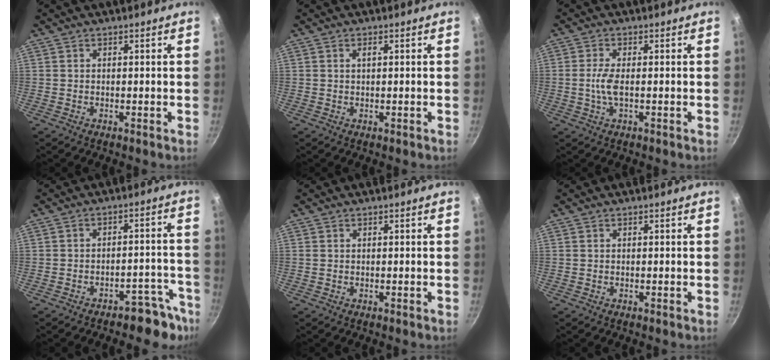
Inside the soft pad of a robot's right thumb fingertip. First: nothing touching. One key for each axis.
{"total": 1.1, "fx": 0.3, "fy": 0.4, "fz": 0.9, "tx": -0.014, "ty": 0.002, "tz": 0.004}
{"total": 3.7, "fx": -0.5, "fy": 1.3, "fz": 3.4, "tx": -0.081, "ty": 0.002, "tz": -0.014}
{"total": 7.6, "fx": -6.0, "fy": 3.7, "fz": 3.0, "tx": 0.024, "ty": 0.077, "tz": -0.066}
{"total": 0.0}
{"total": 0.0}